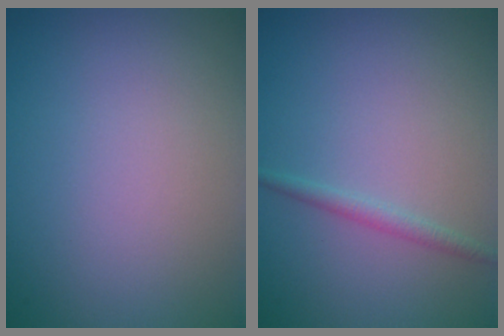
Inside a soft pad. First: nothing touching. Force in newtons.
{"total": 1.2, "press": 1.2, "slide": 0.1}